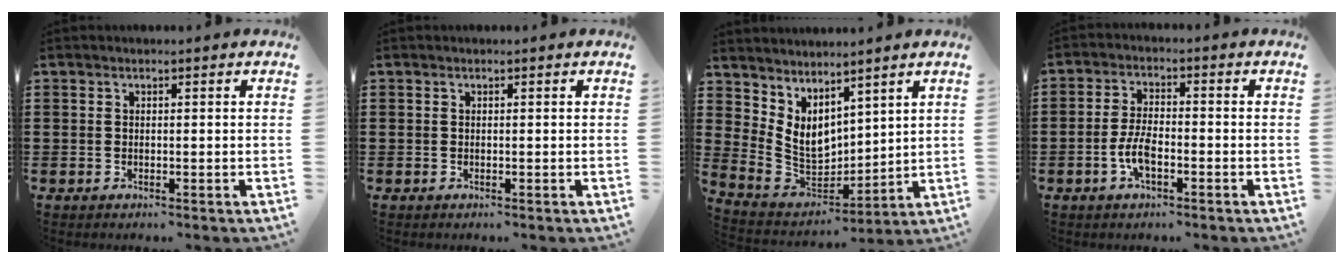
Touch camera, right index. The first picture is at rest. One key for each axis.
{"total": 0.0}
{"total": 6.1, "fx": 3.2, "fy": 4.2, "fz": 3.0, "tx": -0.094, "ty": -0.028, "tz": 0.060}
{"total": 4.9, "fx": -1.9, "fy": 1.9, "fz": 4.2, "tx": -0.100, "ty": -0.005, "tz": -0.040}